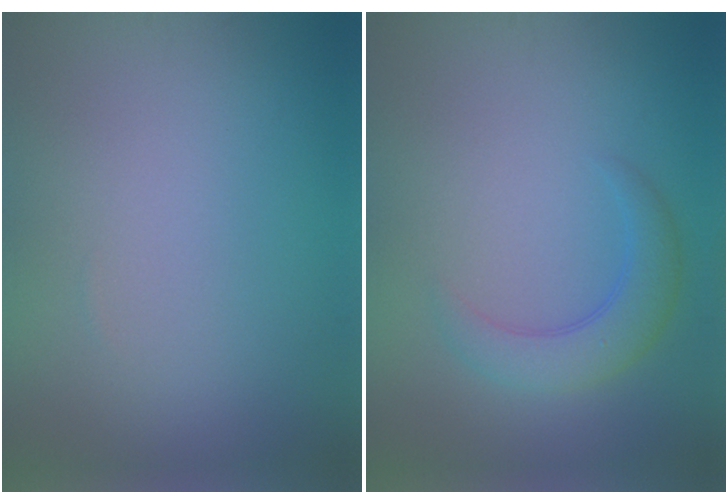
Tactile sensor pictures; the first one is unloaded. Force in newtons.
{"total": 3.4, "press": 3.4, "slide": 0.2}